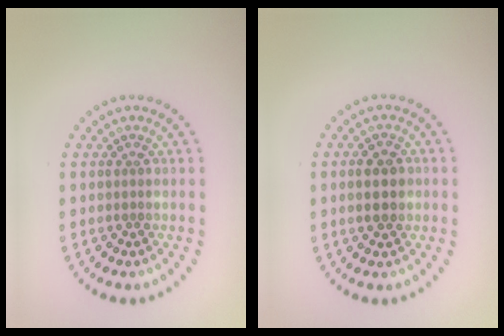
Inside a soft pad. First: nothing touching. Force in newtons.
{"total": 3.5, "press": 3.5, "slide": 0.2}